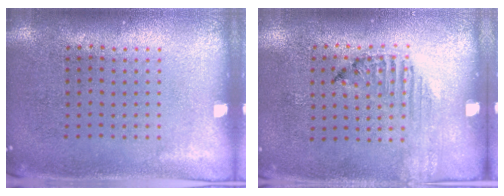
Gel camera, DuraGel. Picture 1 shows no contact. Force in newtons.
{"total": 1.2, "press": 1.2, "slide": 0.4}